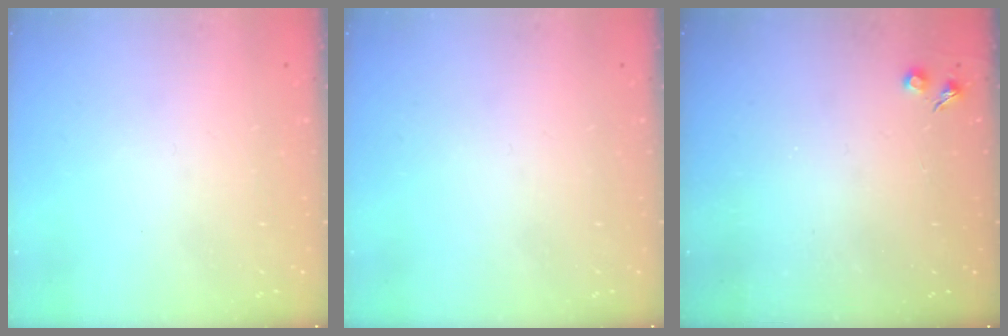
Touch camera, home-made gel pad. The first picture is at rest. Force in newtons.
{"total": 0.0}
{"total": 2.3, "press": 2.3, "slide": 0.4}